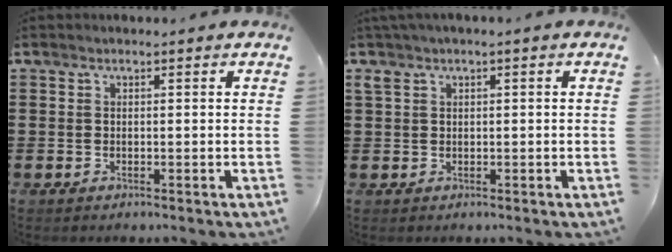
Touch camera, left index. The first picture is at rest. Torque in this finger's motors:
{"motor_torque": [1.08, -1.06, 0.51, 0.16]}